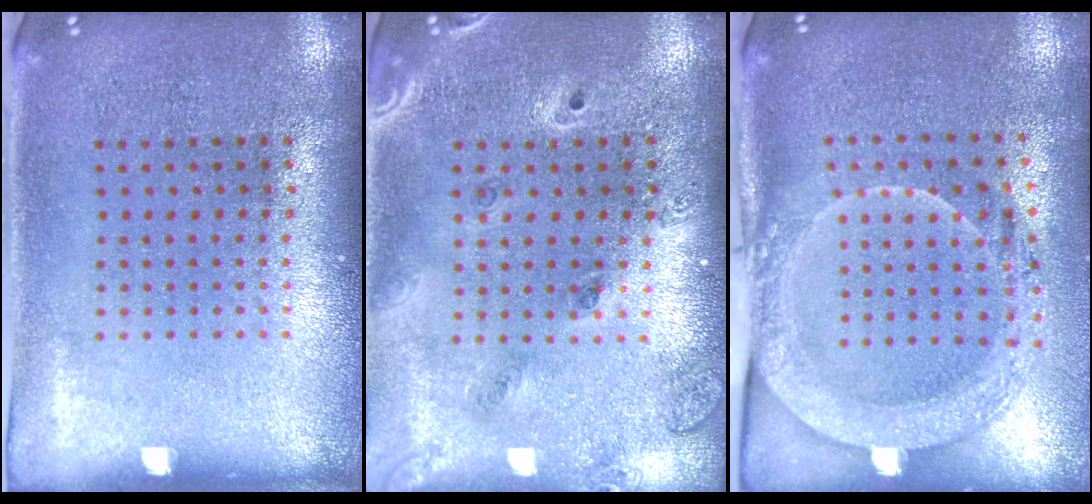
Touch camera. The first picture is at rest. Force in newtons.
{"total": 1.5, "press": 1.4, "slide": 0.6}
{"total": 2.0, "press": 2.0, "slide": 0.3}